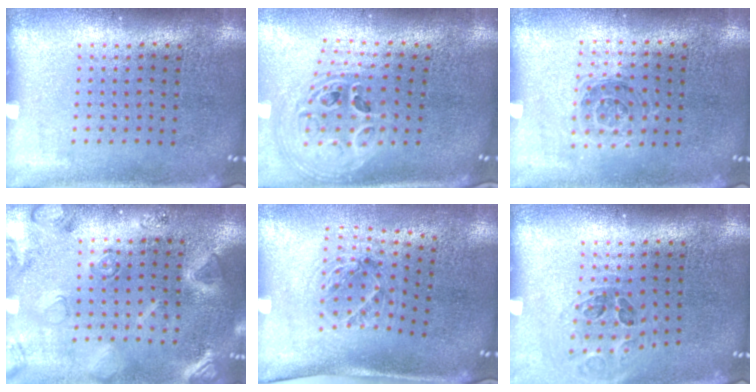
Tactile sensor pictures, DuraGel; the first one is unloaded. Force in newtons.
{"total": 2.6, "press": 1.9, "slide": 1.8}
{"total": 1.1, "press": 1.0, "slide": 0.4}
{"total": 2.7, "press": 2.7, "slide": 0.4}
{"total": 1.2, "press": 1.1, "slide": 0.5}
{"total": 1.0, "press": 0.9, "slide": 0.1}